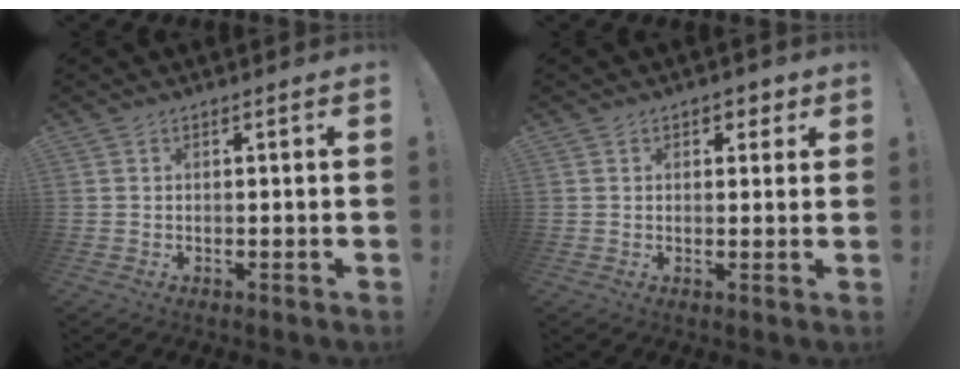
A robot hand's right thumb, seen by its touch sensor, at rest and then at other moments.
{"total": 2.7, "force": [1.3, 2.1, 1.2], "torque": [0.000, -0.004, 0.019]}